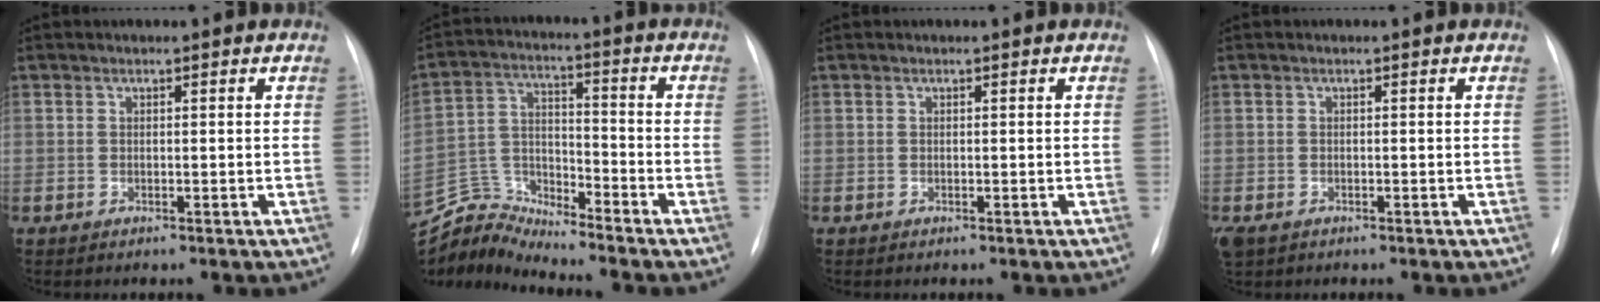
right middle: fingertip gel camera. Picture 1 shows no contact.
{"total": 8.4, "force": [-8.2, -0.8, -1.6], "torque": [0.019, 0.032, -0.156]}
{"total": 0.0}
{"total": 2.9, "force": [-1.7, 1.8, 1.5], "torque": [-0.033, -0.006, -0.025]}